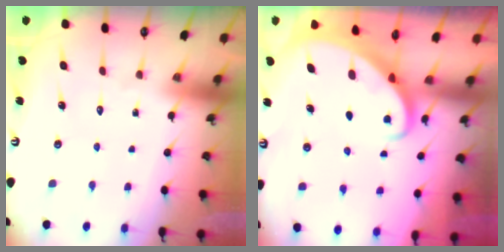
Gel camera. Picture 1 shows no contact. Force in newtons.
{"total": 3.6, "press": 3.6, "slide": 0.4}